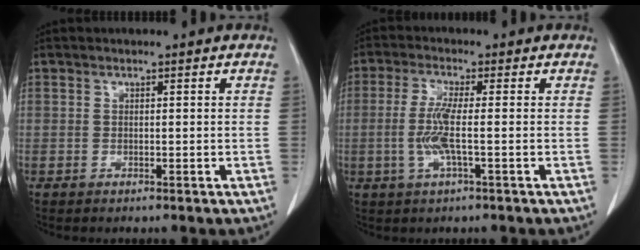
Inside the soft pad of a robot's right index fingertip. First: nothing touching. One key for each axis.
{"total": 5.2, "fx": -0.9, "fy": 0.1, "fz": 5.2, "tx": -0.116, "ty": -0.006, "tz": -0.019}